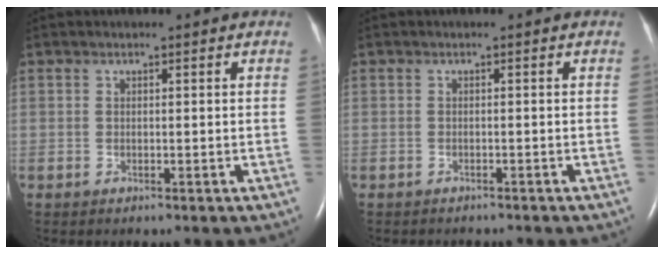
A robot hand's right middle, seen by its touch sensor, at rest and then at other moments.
{"total": 2.6, "force": [-2.3, 0.8, 0.8], "torque": [-0.019, -0.004, -0.024]}